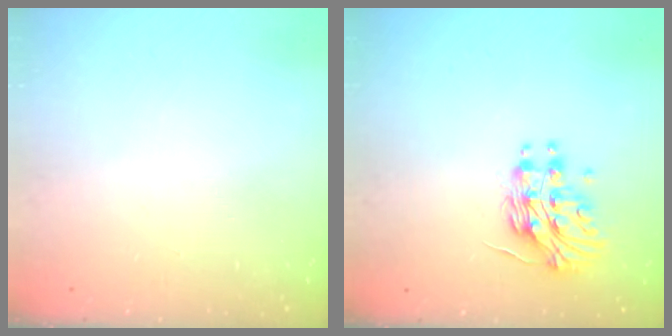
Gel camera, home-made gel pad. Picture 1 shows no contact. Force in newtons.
{"total": 13.2, "press": 13.2, "slide": 0.8}